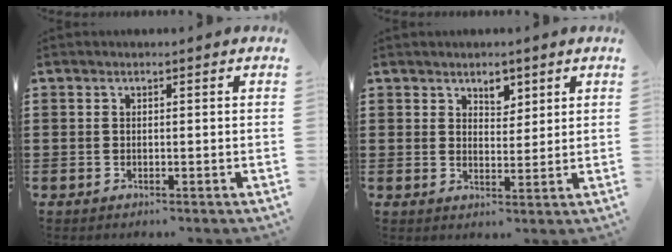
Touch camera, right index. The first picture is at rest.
{"total": 3.1, "force": [2.3, 1.7, 1.1], "torque": [-0.021, 0.003, 0.042]}